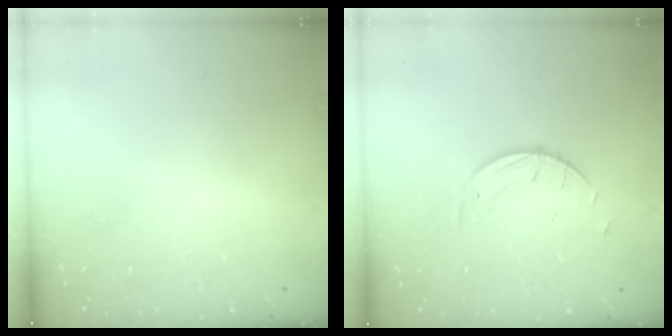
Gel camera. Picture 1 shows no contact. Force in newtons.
{"total": 2.7, "press": 2.7, "slide": 0.3}